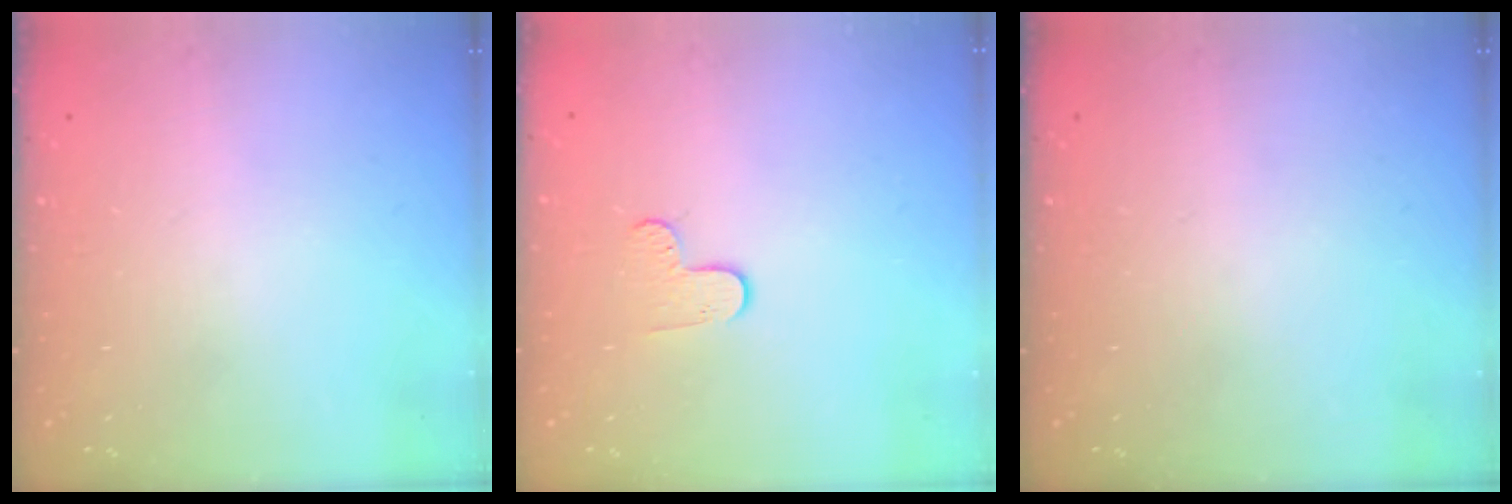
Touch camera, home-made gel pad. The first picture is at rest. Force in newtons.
{"total": 6.4, "press": 6.4, "slide": 0.5}
{"total": 0.0}